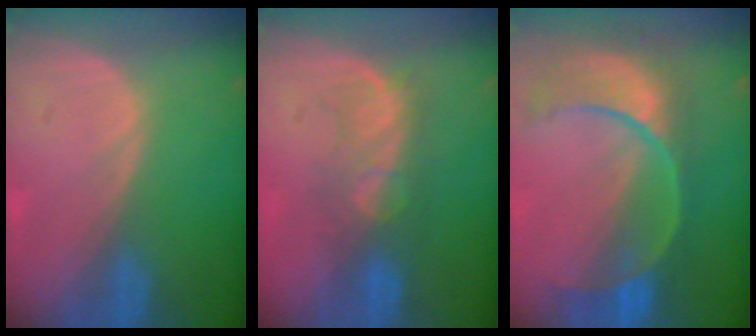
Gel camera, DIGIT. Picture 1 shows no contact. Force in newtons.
{"total": 6.1, "press": 6.0, "slide": 1.2}
{"total": 11.1, "press": 9.4, "slide": 6.0}